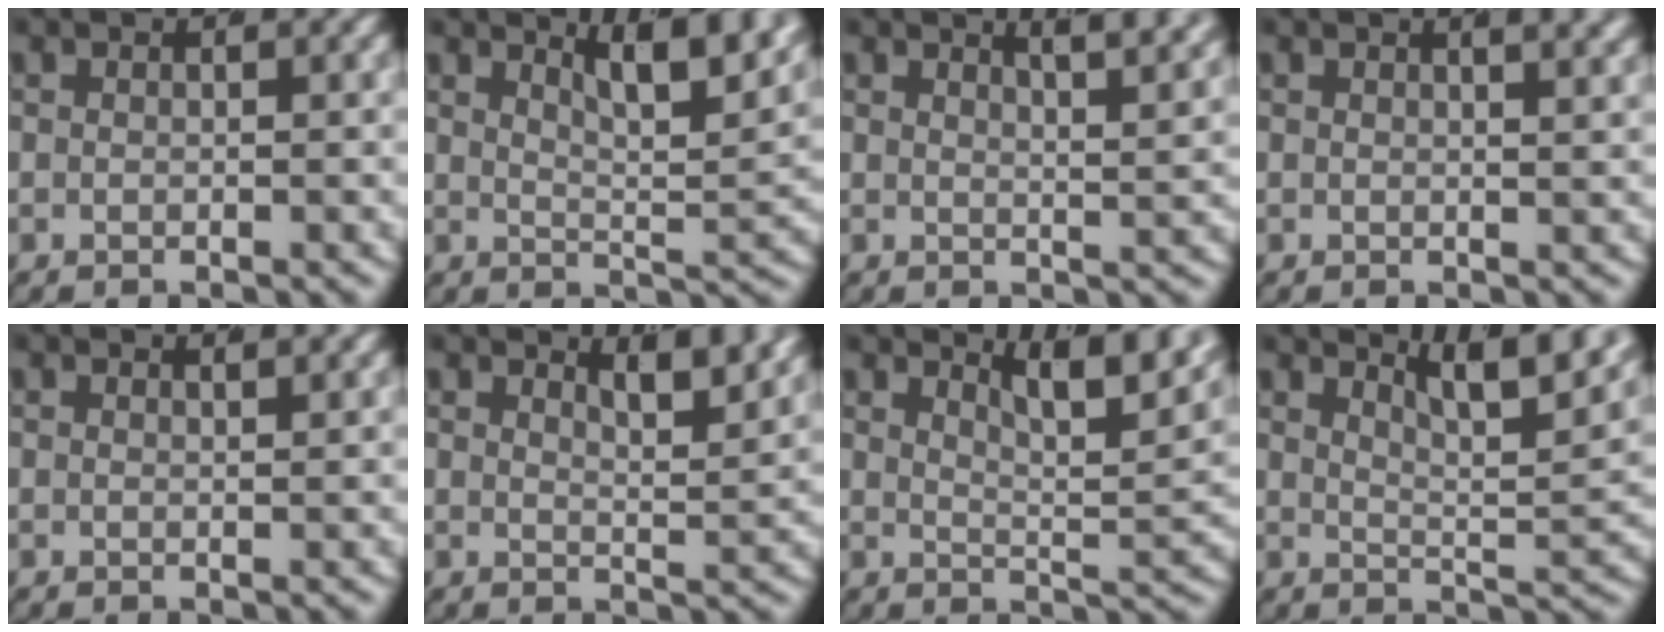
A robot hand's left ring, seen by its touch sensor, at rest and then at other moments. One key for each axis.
{"total": 6.0, "fx": 3.9, "fy": 1.0, "fz": 4.4, "tx": -0.061, "ty": -0.013, "tz": 0.065}
{"total": 3.8, "fx": 2.9, "fy": 0.1, "fz": 2.5, "tx": -0.027, "ty": -0.006, "tz": 0.048}
{"total": 1.9, "fx": 1.3, "fy": 0.0, "fz": 1.3, "tx": -0.012, "ty": 0.002, "tz": 0.019}
{"total": 0.8, "fx": 0.7, "fy": -0.3, "fz": 0.3, "tx": -0.002, "ty": -0.005, "tz": 0.013}
{"total": 3.3, "fx": 2.6, "fy": 0.0, "fz": 2.0, "tx": -0.027, "ty": -0.018, "tz": 0.048}
{"total": 6.1, "fx": 4.0, "fy": 1.0, "fz": 4.5, "tx": -0.057, "ty": -0.009, "tz": 0.064}
{"total": 6.7, "fx": 4.3, "fy": 1.4, "fz": 5.0, "tx": -0.062, "ty": -0.009, "tz": 0.068}